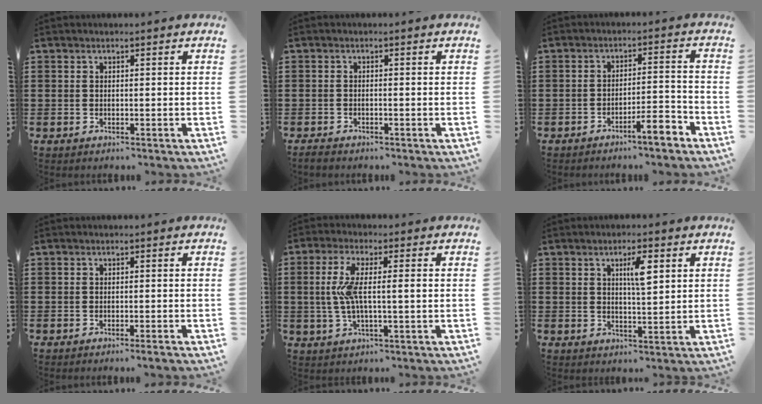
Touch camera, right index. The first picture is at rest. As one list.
[{"total": 0.9, "force": [-0.8, 0.1, 0.4], "torque": [-0.009, -0.005, -0.015]}, {"total": 5.2, "force": [-4.2, 0.4, 3.1], "torque": [-0.052, -0.002, -0.077]}, {"total": 0.8, "force": [-0.5, -0.1, 0.5], "torque": [-0.010, -0.002, -0.011]}, {"total": 6.2, "force": [0.1, 1.1, 6.1], "torque": [-0.132, -0.009, -0.009]}, {"total": 4.5, "force": [1.7, 1.0, 4.1], "torque": [-0.069, 0.003, 0.022]}]